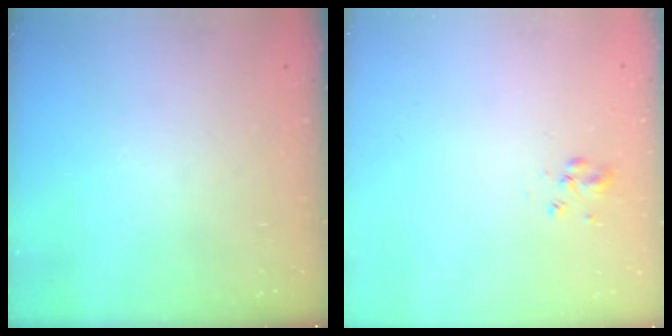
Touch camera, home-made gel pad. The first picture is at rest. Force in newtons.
{"total": 3.0, "press": 2.9, "slide": 0.8}